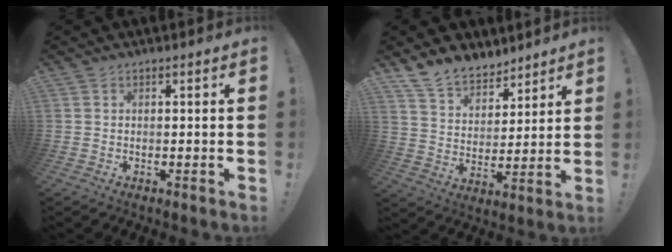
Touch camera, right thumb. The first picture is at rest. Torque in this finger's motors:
{"motor_torque": [-0.05, 0.24, 0.69, 0.58, 0.01]}